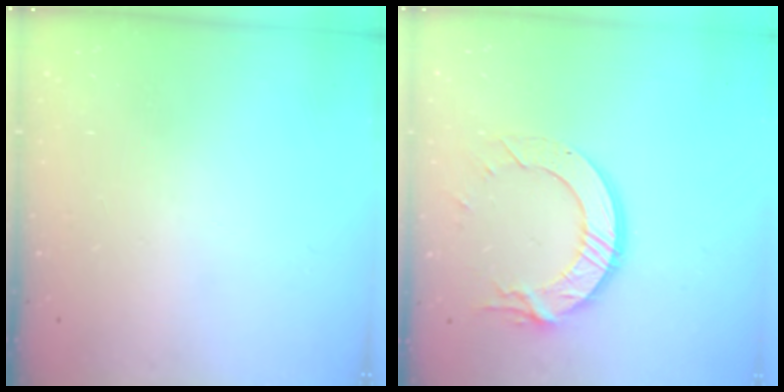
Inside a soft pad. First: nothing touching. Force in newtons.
{"total": 12.7, "press": 12.6, "slide": 1.2}